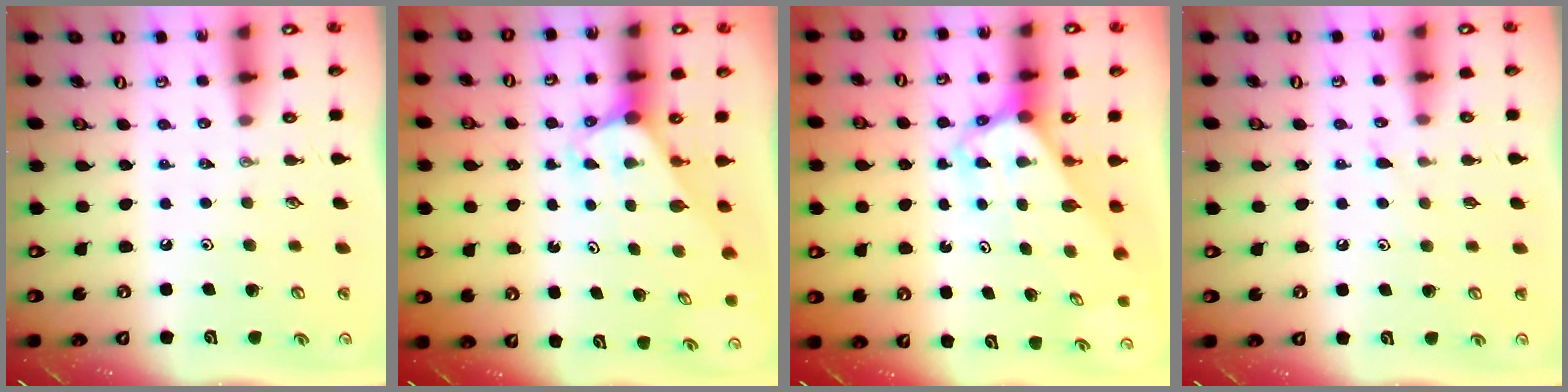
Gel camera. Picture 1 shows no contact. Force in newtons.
{"total": 3.0, "press": 3.0, "slide": 0.2}
{"total": 4.2, "press": 4.2, "slide": 0.3}
{"total": 7.4, "press": 7.4, "slide": 0.4}